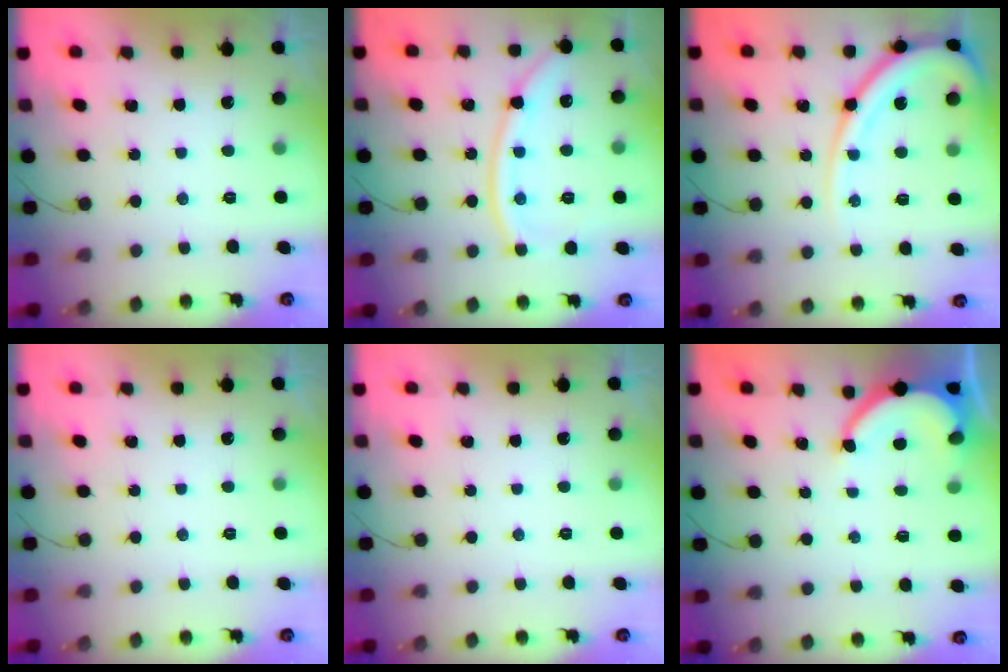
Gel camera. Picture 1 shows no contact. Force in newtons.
{"total": 13.1, "press": 13.0, "slide": 1.8}
{"total": 14.8, "press": 14.7, "slide": 1.8}
{"total": 0.0}
{"total": 0.0}
{"total": 6.7, "press": 6.7, "slide": 0.6}